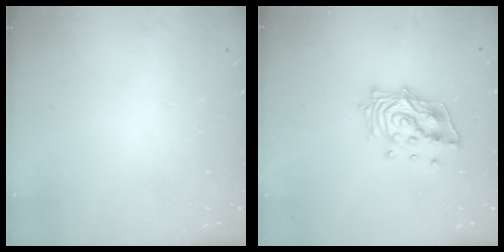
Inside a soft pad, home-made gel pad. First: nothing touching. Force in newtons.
{"total": 13.5, "press": 13.5, "slide": 1.6}